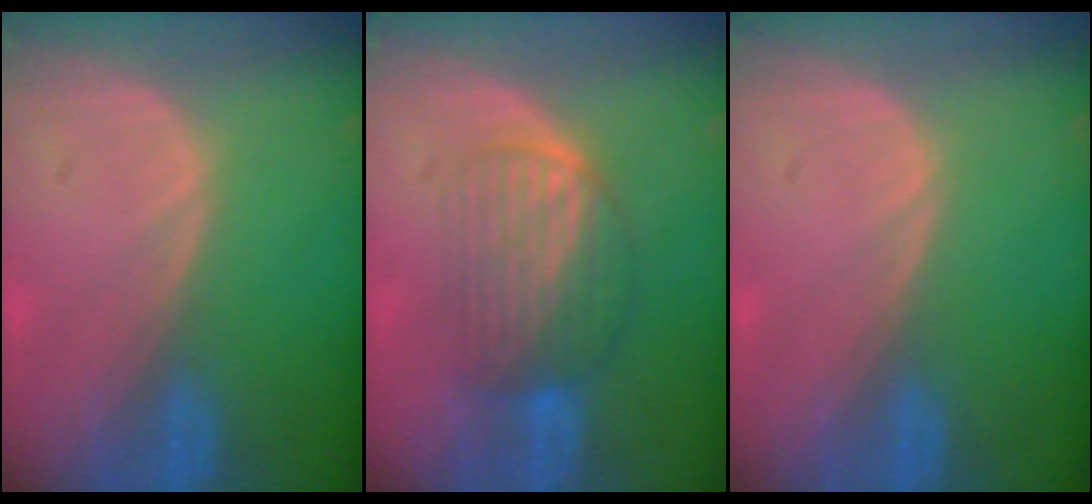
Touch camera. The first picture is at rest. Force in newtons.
{"total": 6.5, "press": 6.3, "slide": 1.6}
{"total": 0.0}